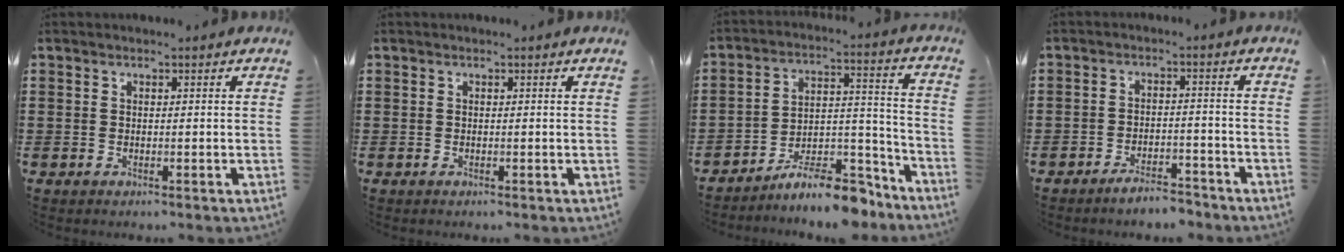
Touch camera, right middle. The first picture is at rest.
{"total": 0.0}
{"total": 10.4, "force": [-9.4, 1.7, 4.1], "torque": [-0.050, 0.040, -0.174]}
{"total": 4.1, "force": [-4.0, 0.6, 0.8], "torque": [-0.014, 0.008, -0.079]}